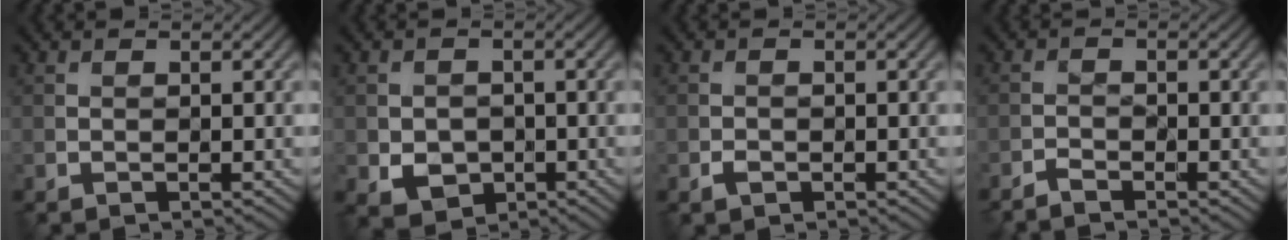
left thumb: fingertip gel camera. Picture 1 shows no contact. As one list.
[{"total": 3.7, "force": [-1.1, 3.0, 1.9], "torque": [-0.042, -0.010, -0.018]}, {"total": 1.0, "force": [-0.5, 0.6, 0.5], "torque": [-0.009, 0.000, -0.012]}, {"total": 1.7, "force": [-1.6, 0.2, 0.5], "torque": [-0.013, -0.001, -0.037]}]